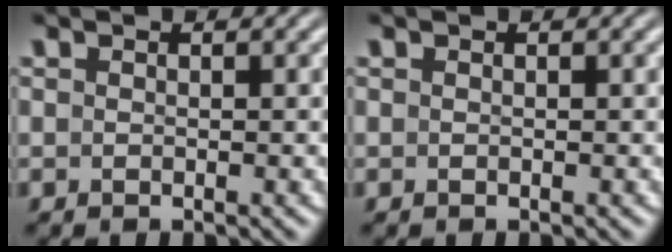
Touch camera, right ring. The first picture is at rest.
{"total": 0.0}